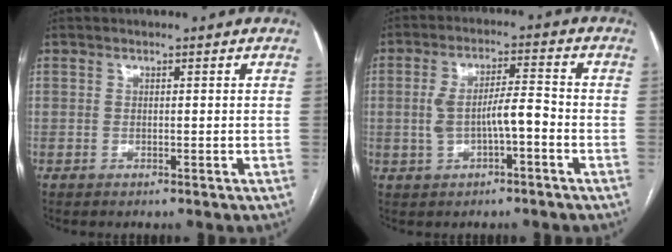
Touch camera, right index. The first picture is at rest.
{"total": 6.8, "force": [-1.3, 1.9, 6.4], "torque": [-0.125, 0.021, -0.018]}